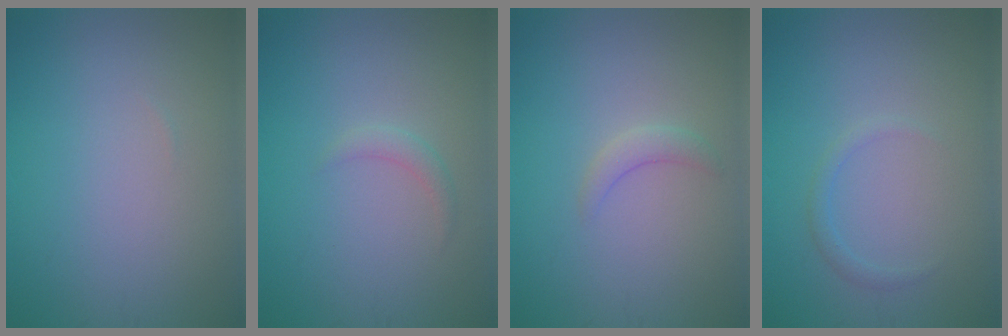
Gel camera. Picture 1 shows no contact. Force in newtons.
{"total": 1.1, "press": 1.1, "slide": 0.1}
{"total": 1.3, "press": 1.3, "slide": 0.2}
{"total": 1.0, "press": 1.0, "slide": 0.0}